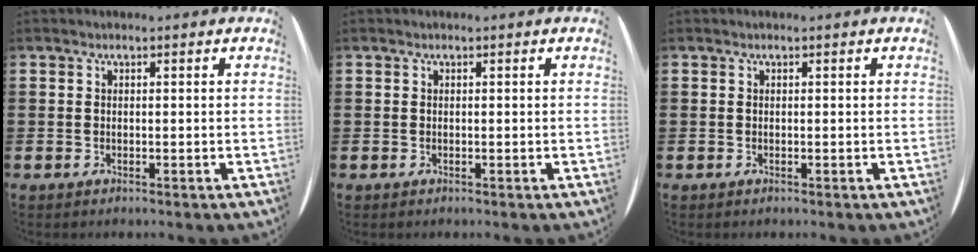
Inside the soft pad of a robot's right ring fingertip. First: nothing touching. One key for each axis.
{"total": 0.0}
{"total": 0.0}